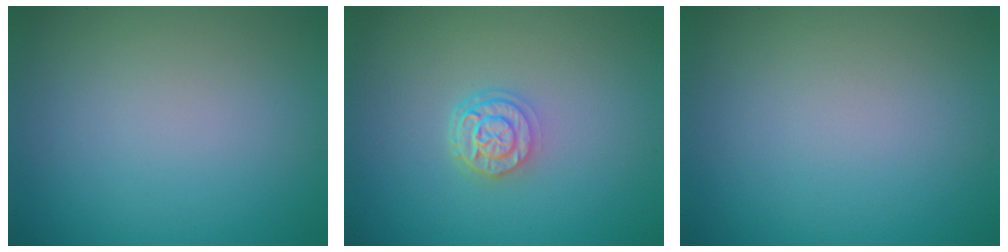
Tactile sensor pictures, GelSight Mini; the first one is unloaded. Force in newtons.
{"total": 2.5, "press": 2.0, "slide": 1.5}
{"total": 0.0}